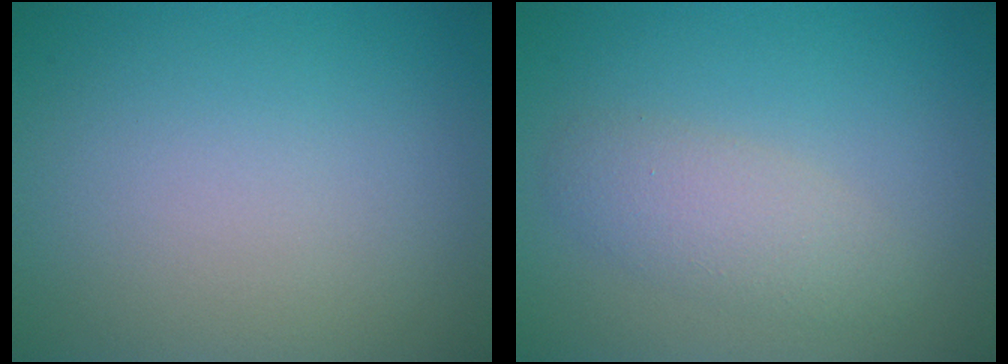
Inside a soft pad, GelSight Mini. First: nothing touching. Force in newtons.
{"total": 2.8, "press": 2.7, "slide": 0.3}